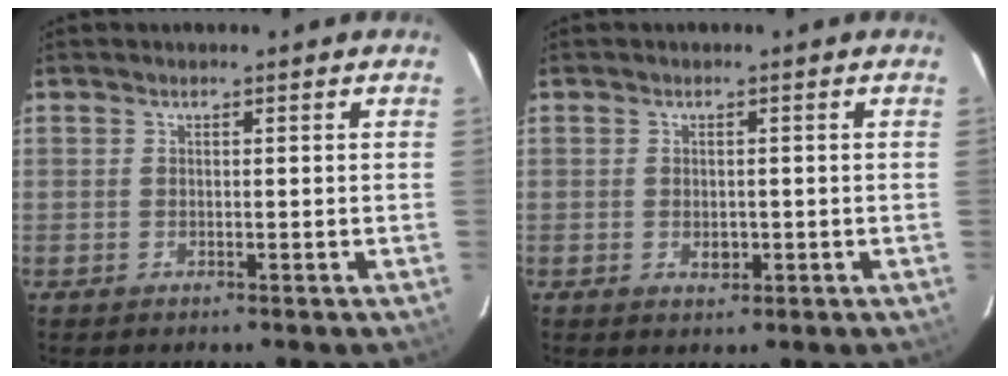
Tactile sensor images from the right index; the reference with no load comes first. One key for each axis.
{"total": 2.1, "fx": -0.4, "fy": 1.6, "fz": 1.3, "tx": -0.019, "ty": -0.001, "tz": -0.004}